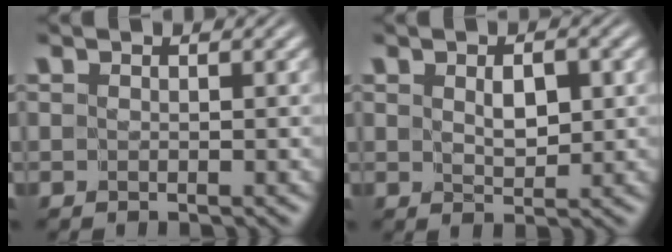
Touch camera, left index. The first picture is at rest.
{"total": 2.2, "force": [0.6, 1.0, 1.9], "torque": [-0.036, -0.001, 0.017]}